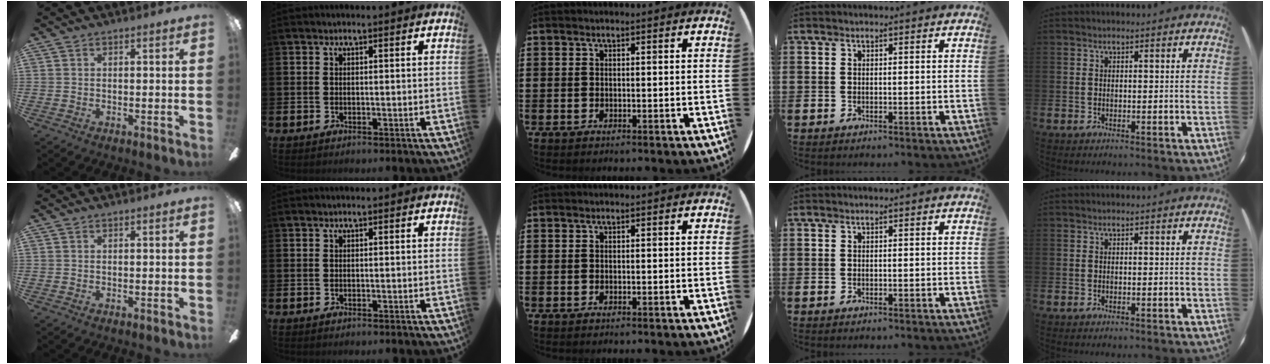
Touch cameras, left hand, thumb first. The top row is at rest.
{}